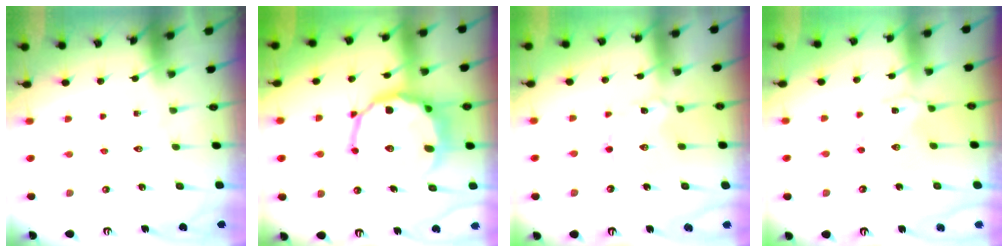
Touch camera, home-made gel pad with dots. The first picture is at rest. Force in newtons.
{"total": 13.1, "press": 12.7, "slide": 3.2}
{"total": 1.7, "press": 1.7, "slide": 0.1}
{"total": 0.0}